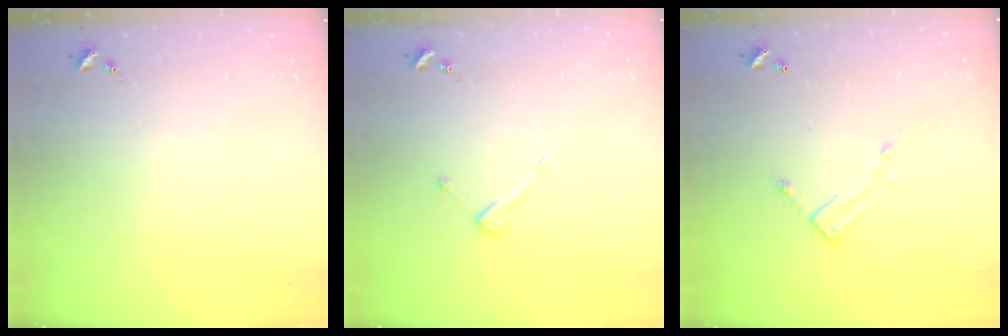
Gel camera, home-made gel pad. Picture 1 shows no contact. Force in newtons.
{"total": 3.8, "press": 3.8, "slide": 0.3}
{"total": 5.5, "press": 5.5, "slide": 0.3}